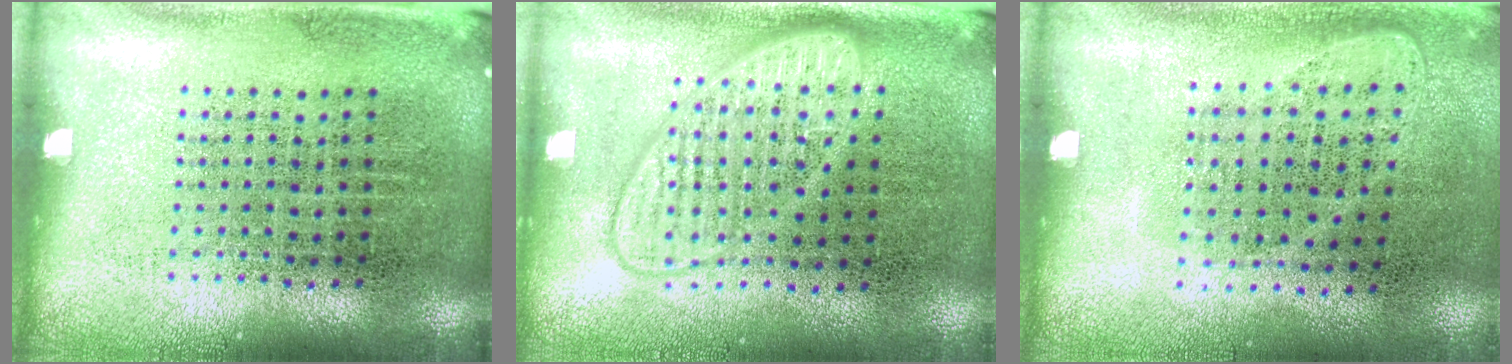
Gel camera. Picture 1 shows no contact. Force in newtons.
{"total": 2.0, "press": 1.9, "slide": 0.3}
{"total": 1.0, "press": 0.9, "slide": 0.5}